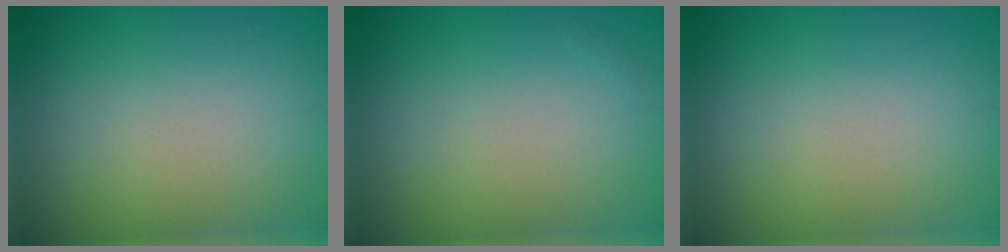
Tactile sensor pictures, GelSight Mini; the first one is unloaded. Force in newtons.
{"total": 0.0}
{"total": 0.0}